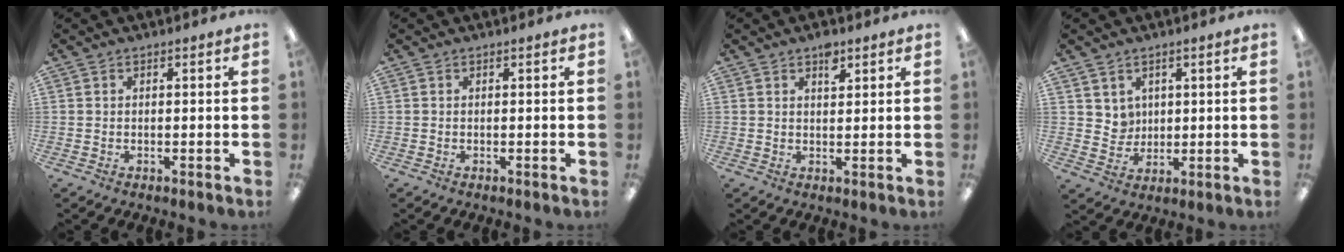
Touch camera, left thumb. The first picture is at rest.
{"total": 0.0}
{"total": 3.4, "force": [2.3, 1.6, 2.0], "torque": [-0.019, -0.010, 0.036]}
{"total": 3.9, "force": [2.6, 2.8, -0.2], "torque": [0.007, -0.017, 0.047]}